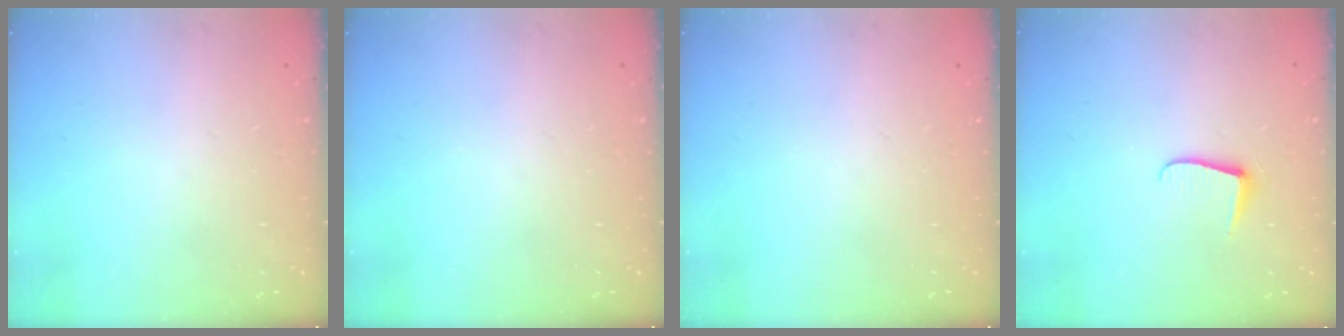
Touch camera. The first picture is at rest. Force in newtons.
{"total": 0.0}
{"total": 0.0}
{"total": 5.6, "press": 5.6, "slide": 0.7}